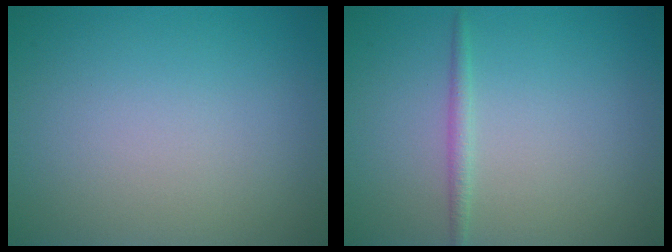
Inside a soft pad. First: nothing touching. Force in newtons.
{"total": 1.1, "press": 1.1, "slide": 0.1}